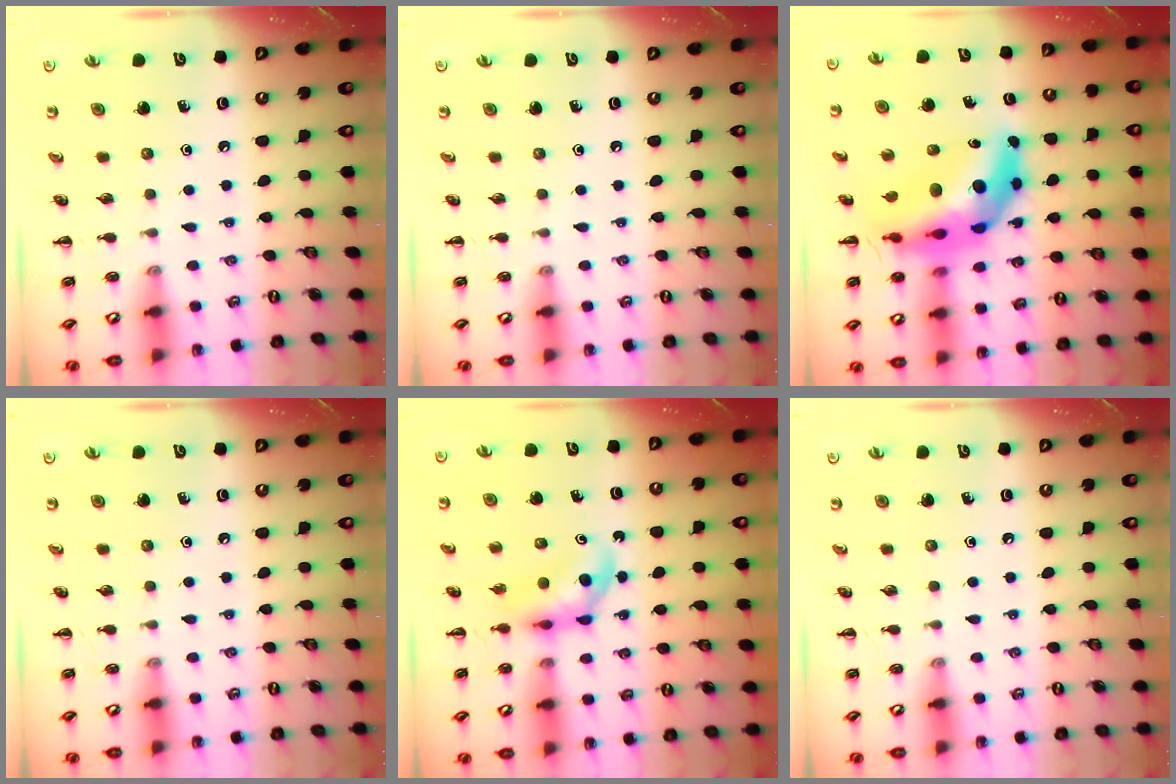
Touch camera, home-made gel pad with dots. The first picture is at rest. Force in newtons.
{"total": 0.0}
{"total": 13.8, "press": 13.1, "slide": 4.3}
{"total": 0.0}
{"total": 5.2, "press": 5.1, "slide": 0.7}
{"total": 0.0}